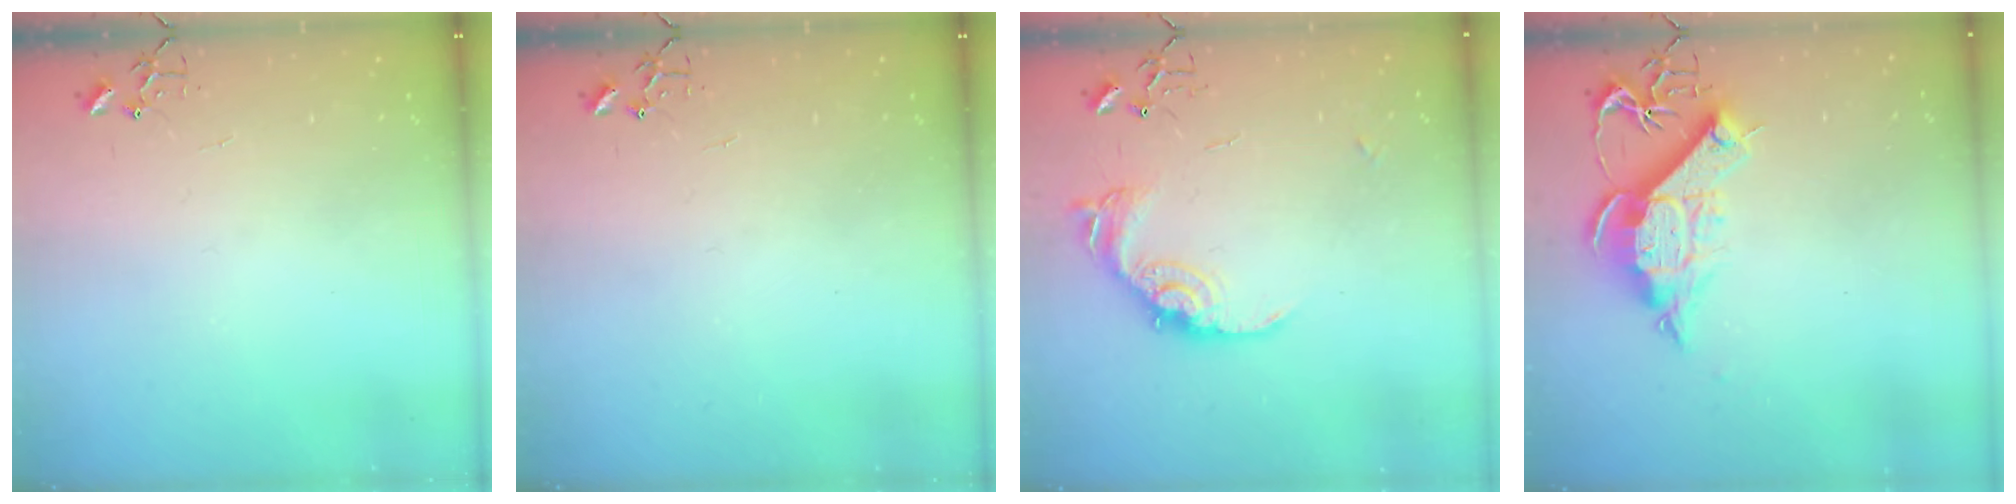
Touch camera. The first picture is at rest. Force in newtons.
{"total": 0.0}
{"total": 15.0, "press": 15.0, "slide": 0.8}
{"total": 12.1, "press": 12.0, "slide": 1.6}